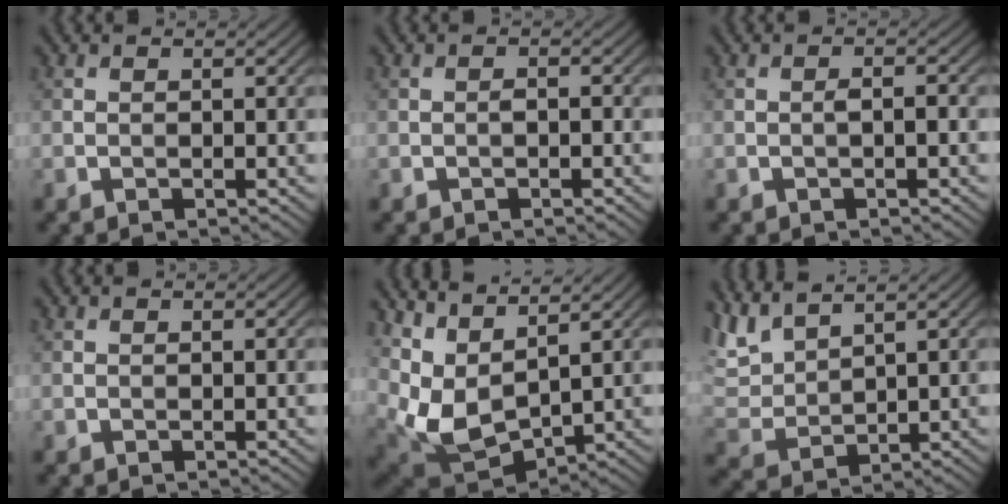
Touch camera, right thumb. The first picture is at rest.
{"total": 0.8, "force": [-0.4, 0.3, 0.7], "torque": [-0.012, 0.004, -0.007]}
{"total": 1.4, "force": [-0.4, 0.4, 1.3], "torque": [-0.022, 0.006, -0.009]}
{"total": 0.0}
{"total": 9.0, "force": [4.0, 4.4, 6.8], "torque": [-0.175, -0.009, 0.091]}
{"total": 6.3, "force": [5.0, 1.8, 3.3], "torque": [-0.096, 0.009, 0.106]}